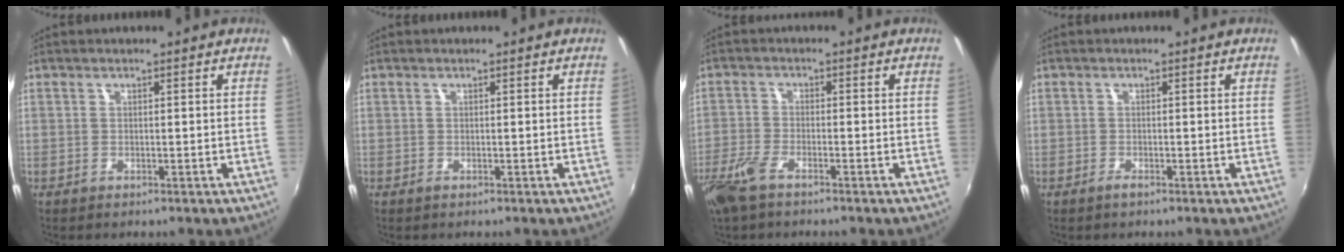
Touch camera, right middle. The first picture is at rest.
{"total": 0.0}
{"total": 6.2, "force": [-4.4, 2.0, 3.9], "torque": [-0.102, -0.010, -0.092]}
{"total": 1.0, "force": [-0.8, 0.4, 0.4], "torque": [-0.007, -0.005, -0.019]}